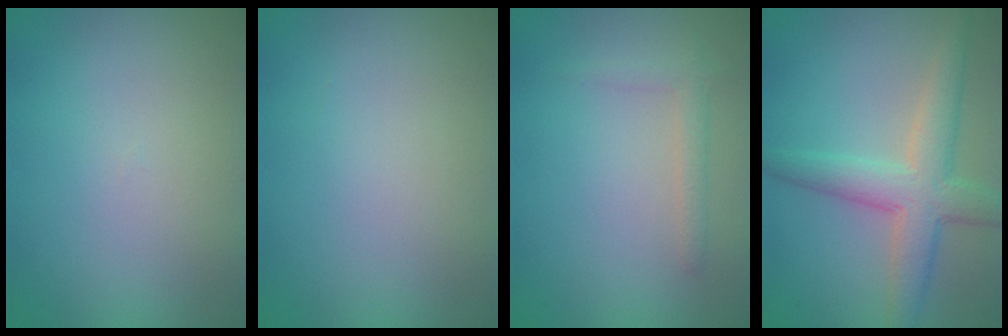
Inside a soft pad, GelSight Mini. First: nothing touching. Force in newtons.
{"total": 0.0}
{"total": 1.4, "press": 1.4, "slide": 0.1}
{"total": 5.0, "press": 5.0, "slide": 0.3}